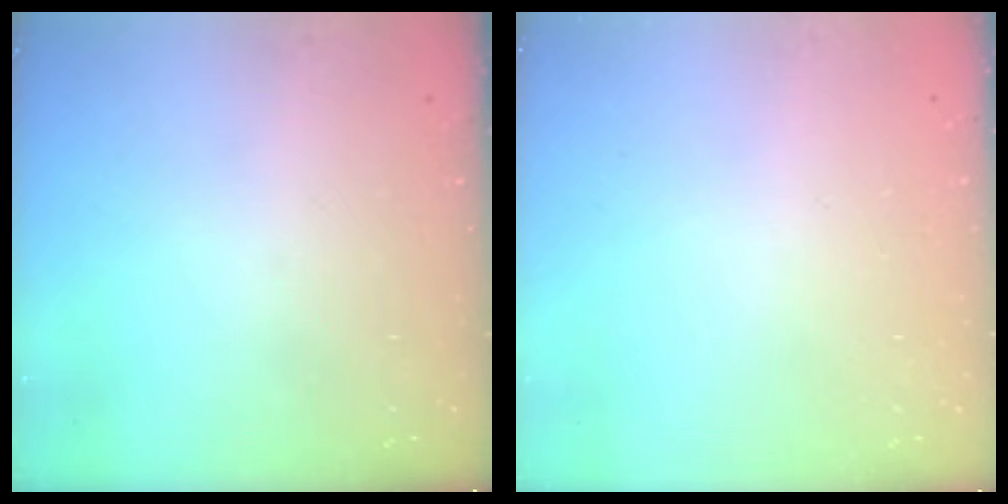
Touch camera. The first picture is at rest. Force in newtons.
{"total": 2.6, "press": 2.6, "slide": 0.2}